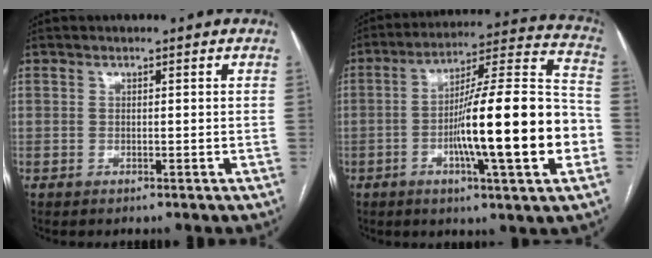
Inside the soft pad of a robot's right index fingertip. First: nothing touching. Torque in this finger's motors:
{"motor_torque": [2.14, 0.00, 1.05, 0.21]}